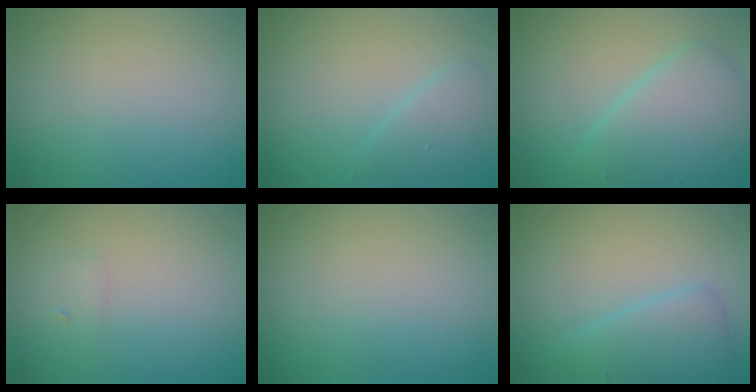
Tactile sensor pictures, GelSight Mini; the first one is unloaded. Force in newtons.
{"total": 1.9, "press": 1.9, "slide": 0.2}
{"total": 4.8, "press": 4.8, "slide": 0.3}
{"total": 0.7, "press": 0.7, "slide": 0.0}
{"total": 0.0}
{"total": 2.9, "press": 2.9, "slide": 0.1}